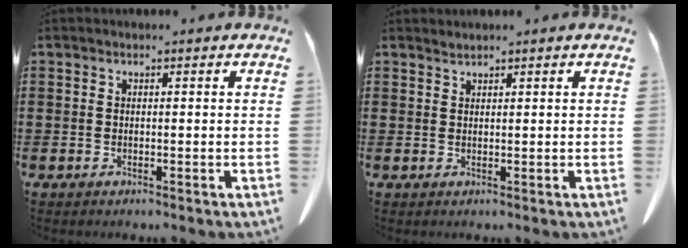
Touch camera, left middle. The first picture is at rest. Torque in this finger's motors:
{"motor_torque": [-0.02, 0.07, -0.36, -0.04]}